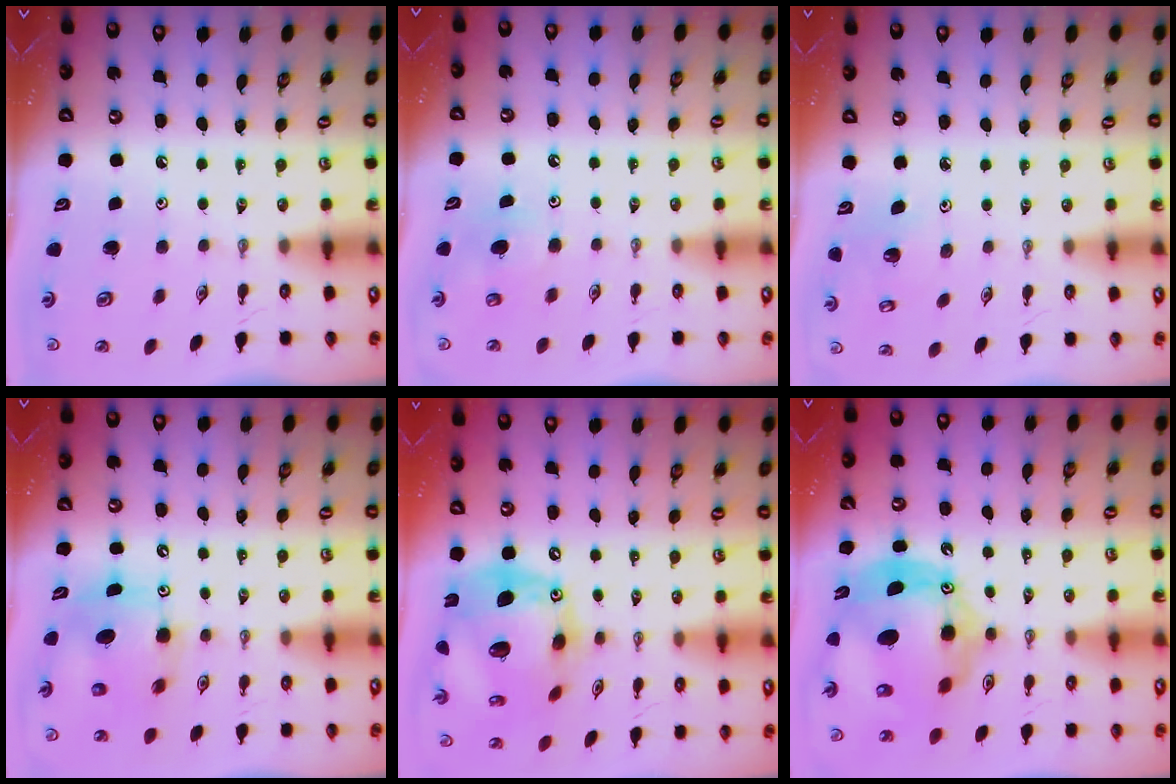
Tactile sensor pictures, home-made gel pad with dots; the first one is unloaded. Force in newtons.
{"total": 5.0, "press": 4.9, "slide": 0.9}
{"total": 1.9, "press": 1.9, "slide": 0.1}
{"total": 7.9, "press": 7.6, "slide": 2.3}
{"total": 21.2, "press": 21.1, "slide": 2.5}
{"total": 16.8, "press": 16.7, "slide": 1.8}